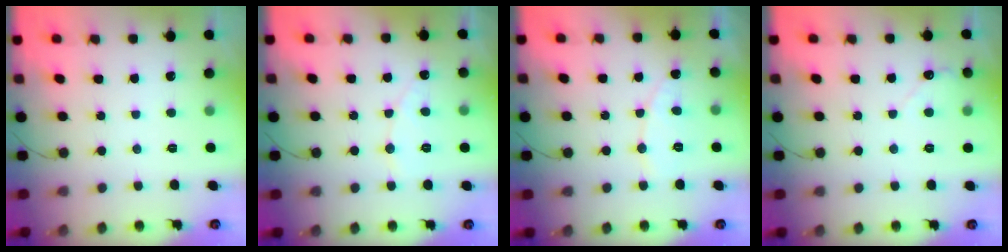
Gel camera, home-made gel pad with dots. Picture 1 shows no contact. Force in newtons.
{"total": 4.6, "press": 4.6, "slide": 0.2}
{"total": 5.5, "press": 5.5, "slide": 0.4}
{"total": 2.7, "press": 2.7, "slide": 0.2}